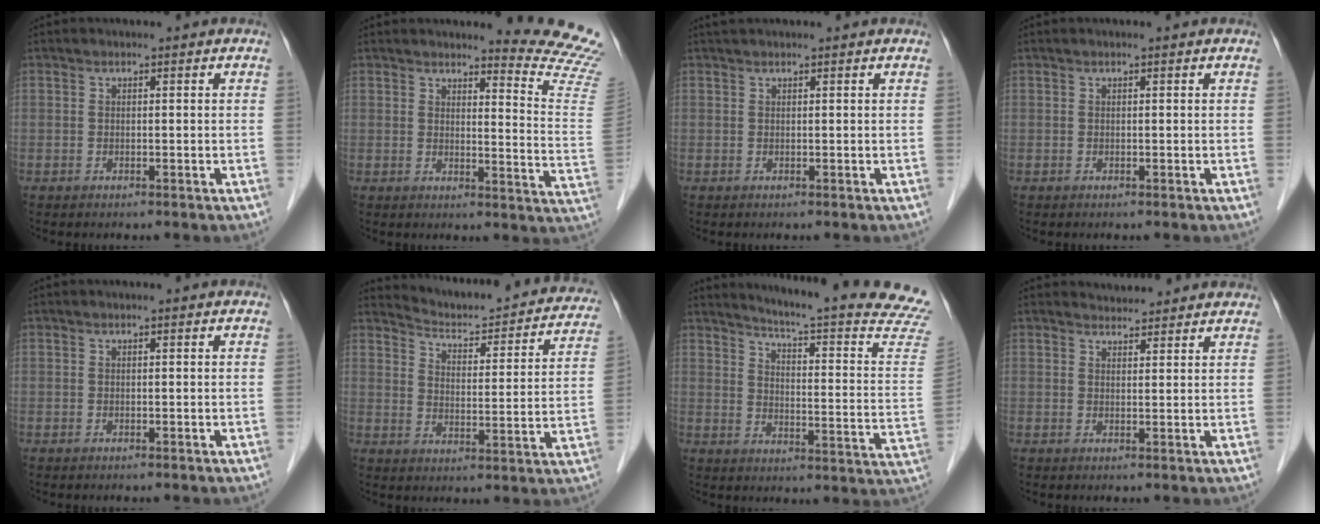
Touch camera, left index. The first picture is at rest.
{"total": 11.9, "force": [11.8, -1.6, 1.4], "torque": [-0.008, -0.141, 0.108]}
{"total": 2.6, "force": [2.4, 0.2, 1.0], "torque": [-0.011, 0.030, 0.037]}
{"total": 0.0}
{"total": 0.0}
{"total": 18.7, "force": [17.7, 3.4, 5.2], "torque": [-0.059, -0.036, 0.215]}
{"total": 23.6, "force": [21.9, -0.6, 9.0], "torque": [-0.127, -0.125, 0.253]}
{"total": 4.4, "force": [4.2, 1.0, 0.2], "torque": [-0.007, 0.017, 0.049]}